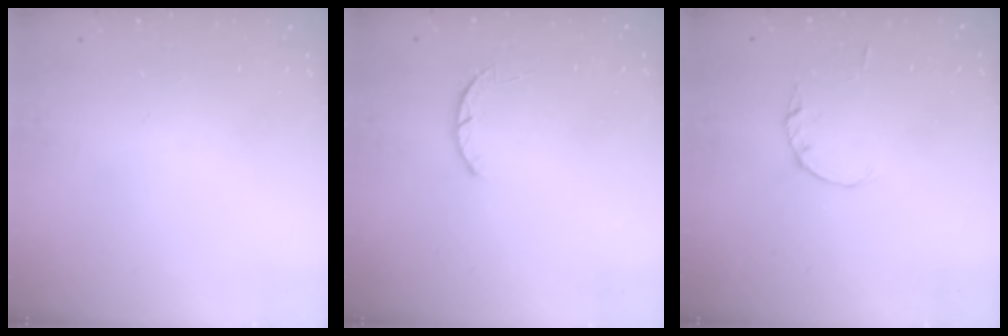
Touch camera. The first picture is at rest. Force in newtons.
{"total": 2.5, "press": 2.5, "slide": 0.5}
{"total": 1.0, "press": 1.0, "slide": 0.2}